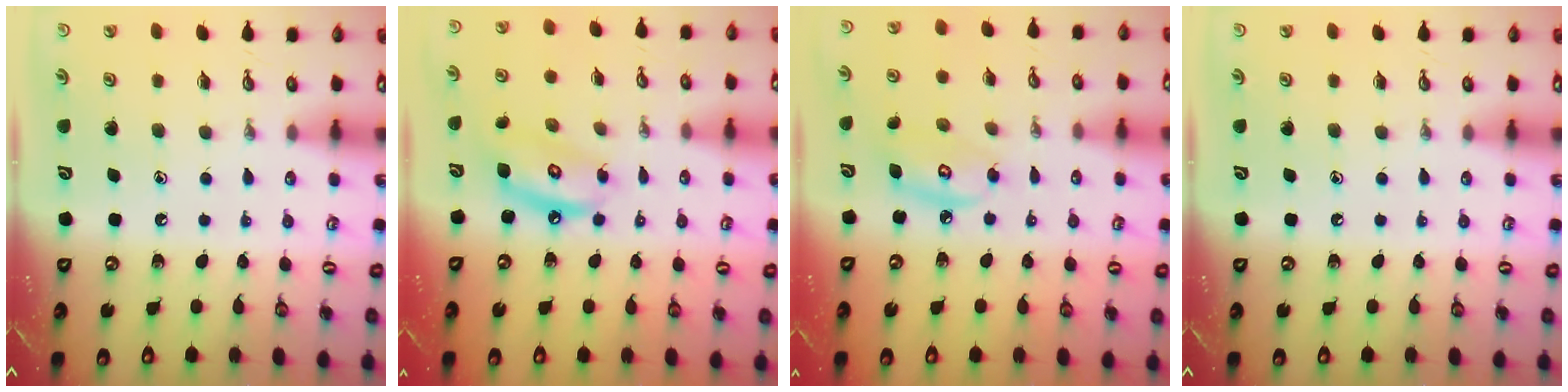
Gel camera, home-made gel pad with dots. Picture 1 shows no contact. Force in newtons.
{"total": 9.2, "press": 9.1, "slide": 0.8}
{"total": 7.3, "press": 7.3, "slide": 0.4}
{"total": 0.0}